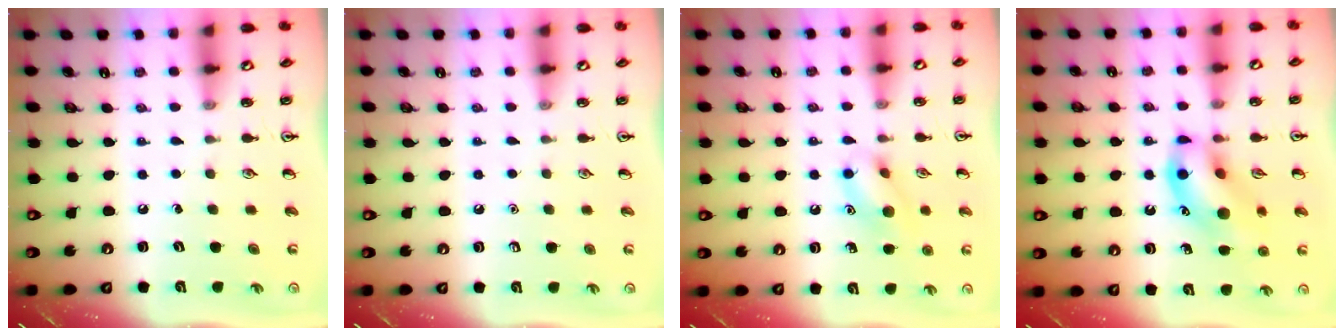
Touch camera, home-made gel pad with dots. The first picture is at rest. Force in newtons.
{"total": 0.0}
{"total": 10.0, "press": 10.0, "slide": 0.7}
{"total": 12.6, "press": 12.4, "slide": 2.1}